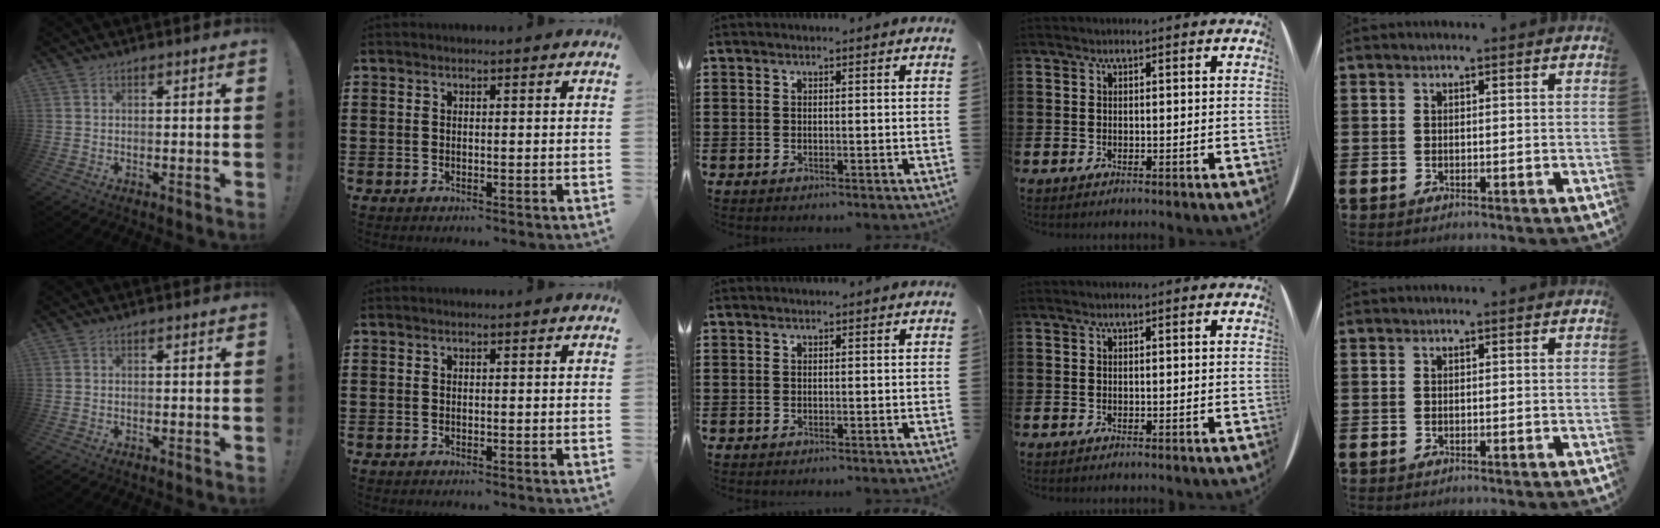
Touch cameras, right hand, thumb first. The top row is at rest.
{}